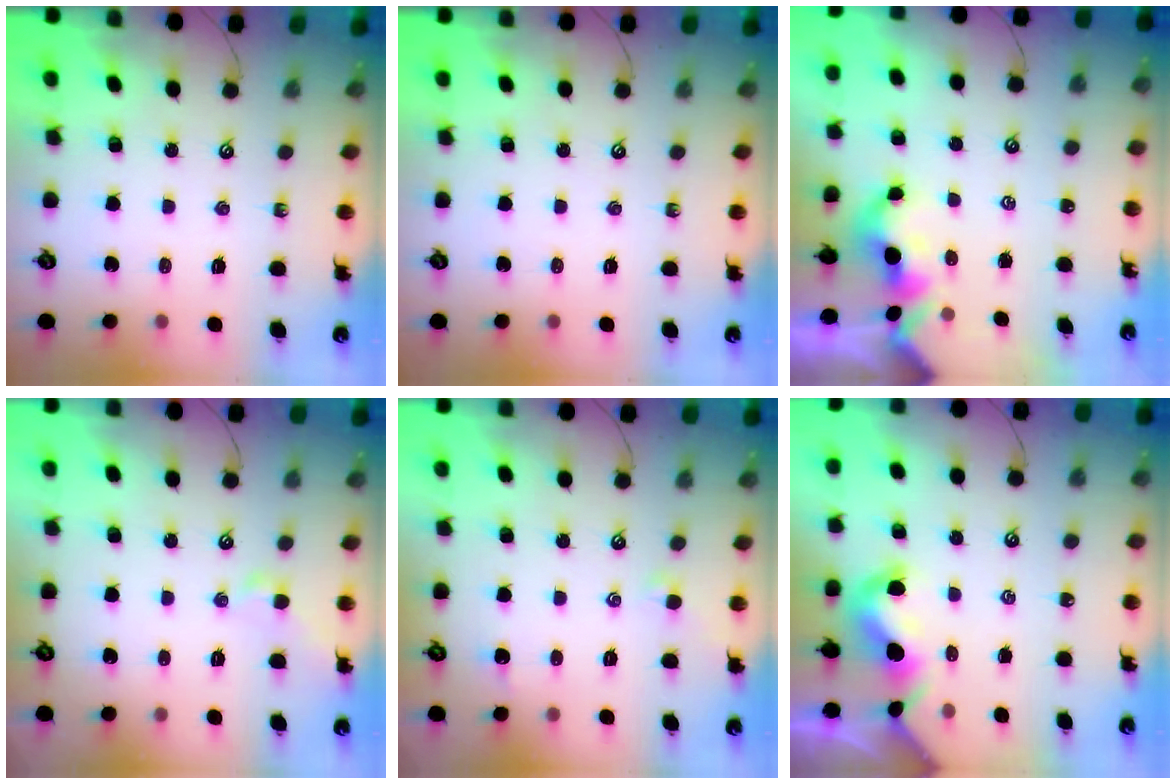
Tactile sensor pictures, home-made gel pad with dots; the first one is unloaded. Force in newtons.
{"total": 0.0}
{"total": 2.2, "press": 2.2, "slide": 0.2}
{"total": 1.2, "press": 1.2, "slide": 0.1}
{"total": 0.8, "press": 0.7, "slide": 0.4}
{"total": 3.0, "press": 2.9, "slide": 0.5}